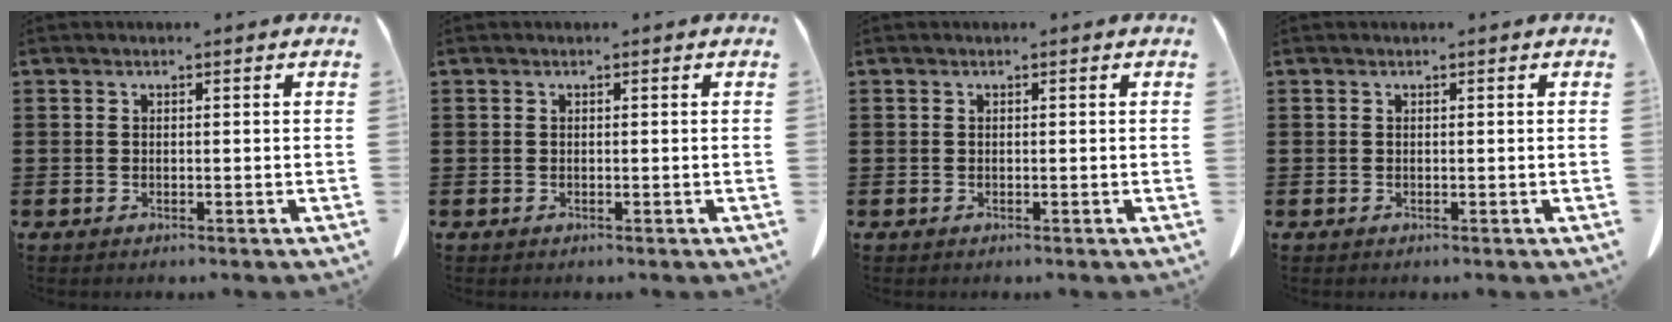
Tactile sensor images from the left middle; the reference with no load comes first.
{"total": 0.0}
{"total": 0.0}
{"total": 0.0}